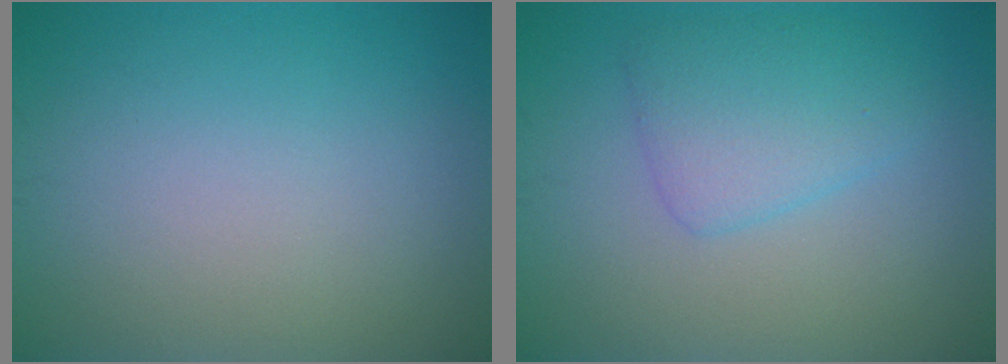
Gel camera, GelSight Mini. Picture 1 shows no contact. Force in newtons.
{"total": 3.3, "press": 3.3, "slide": 0.1}